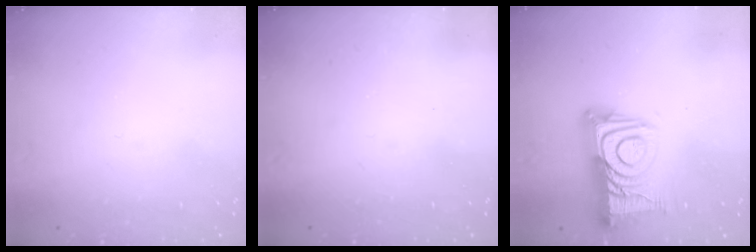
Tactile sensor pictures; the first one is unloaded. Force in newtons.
{"total": 2.5, "press": 2.4, "slide": 0.4}
{"total": 17.3, "press": 17.2, "slide": 1.3}